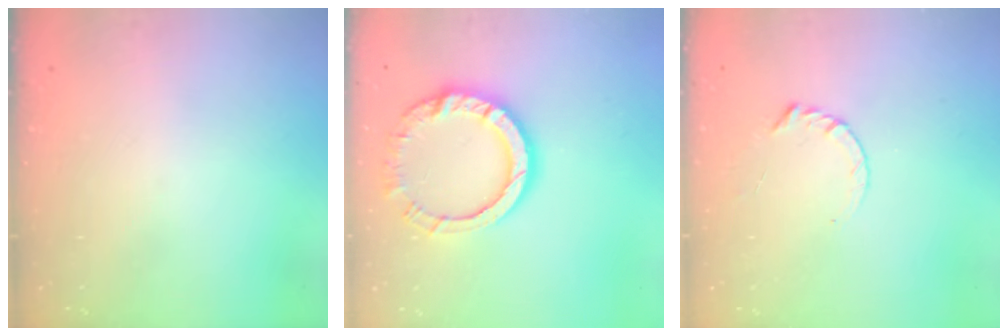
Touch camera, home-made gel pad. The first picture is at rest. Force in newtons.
{"total": 11.5, "press": 11.5, "slide": 1.0}
{"total": 3.6, "press": 3.6, "slide": 0.4}